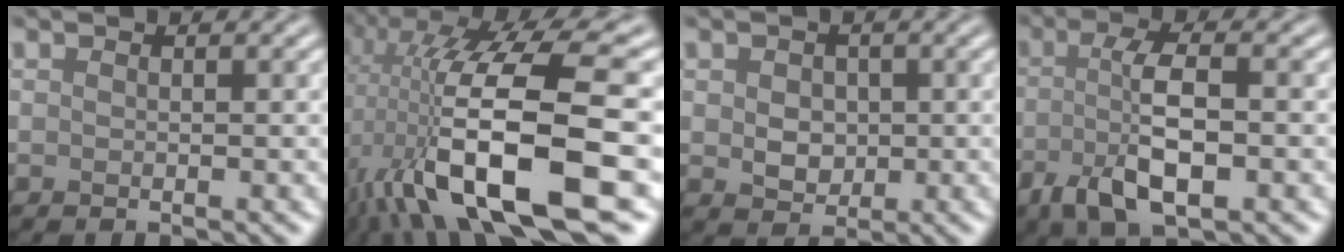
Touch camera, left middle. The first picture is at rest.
{"total": 15.4, "force": [-2.9, 4.5, 14.5], "torque": [-0.262, 0.012, -0.049]}
{"total": 2.8, "force": [0.2, 2.2, 1.8], "torque": [-0.032, -0.001, 0.002]}
{"total": 5.9, "force": [-2.0, 1.7, 5.3], "torque": [-0.105, 0.002, -0.039]}